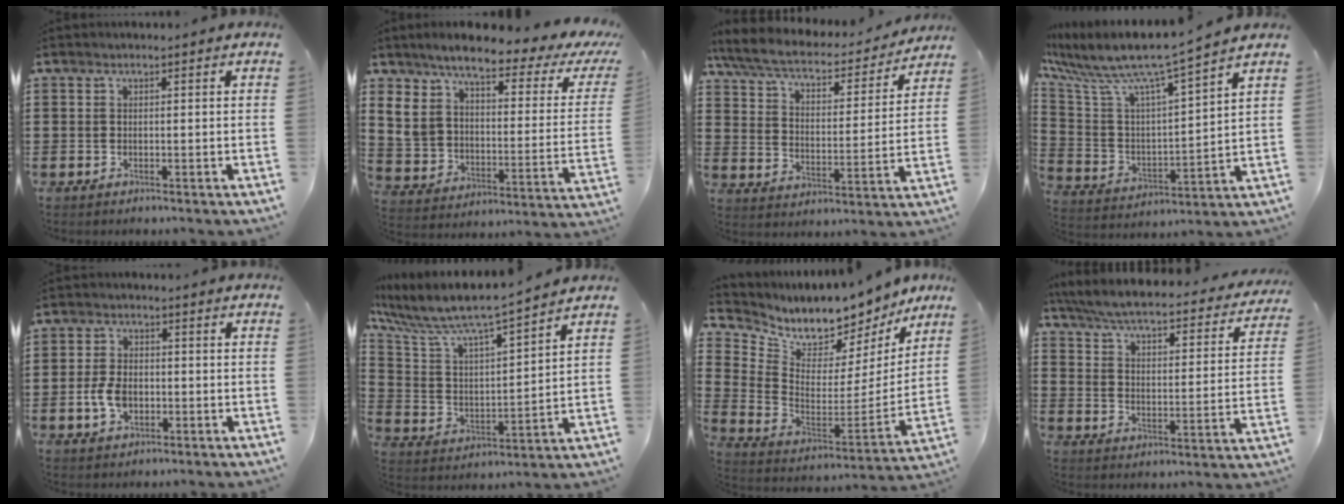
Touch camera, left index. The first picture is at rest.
{"total": 6.5, "force": [4.4, 2.1, 4.4], "torque": [-0.106, -0.025, 0.071]}
{"total": 6.1, "force": [5.3, 1.1, 2.8], "torque": [-0.078, -0.035, 0.086]}
{"total": 8.7, "force": [7.5, 0.4, 4.4], "torque": [-0.121, -0.056, 0.121]}
{"total": 4.9, "force": [-1.0, 3.1, 3.6], "torque": [-0.094, -0.003, -0.025]}
{"total": 7.5, "force": [7.0, 0.3, 2.7], "torque": [-0.089, -0.054, 0.112]}
{"total": 6.8, "force": [6.4, 2.2, 0.9], "torque": [-0.053, -0.065, 0.109]}
{"total": 5.4, "force": [5.1, -0.1, 1.9], "torque": [-0.065, -0.039, 0.081]}